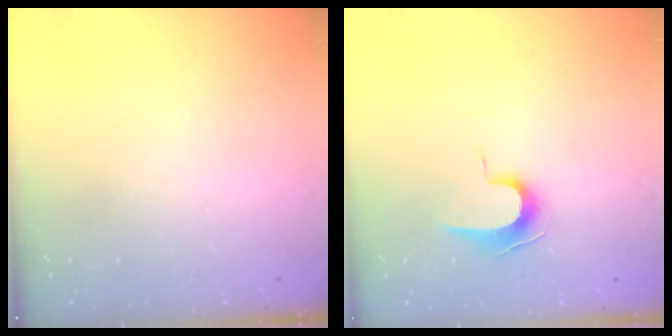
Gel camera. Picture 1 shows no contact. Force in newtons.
{"total": 7.8, "press": 7.8, "slide": 0.7}